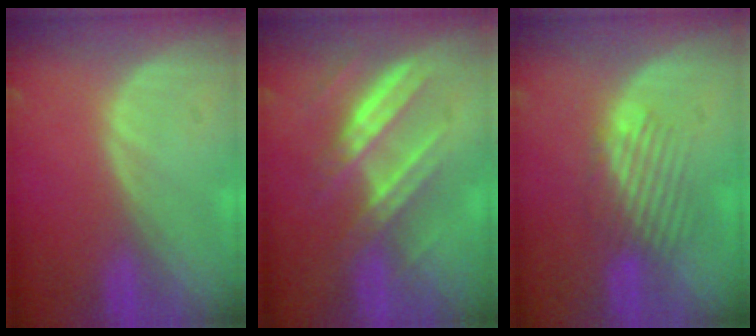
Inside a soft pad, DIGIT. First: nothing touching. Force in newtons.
{"total": 7.9, "press": 7.0, "slide": 3.7}
{"total": 4.5, "press": 4.1, "slide": 1.9}